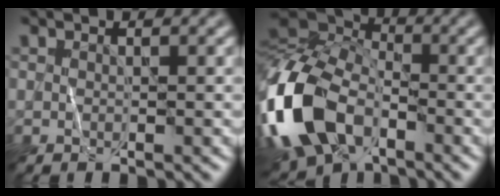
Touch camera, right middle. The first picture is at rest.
{"total": 15.1, "force": [-6.1, 9.4, 10.1], "torque": [-0.248, -0.014, -0.131]}